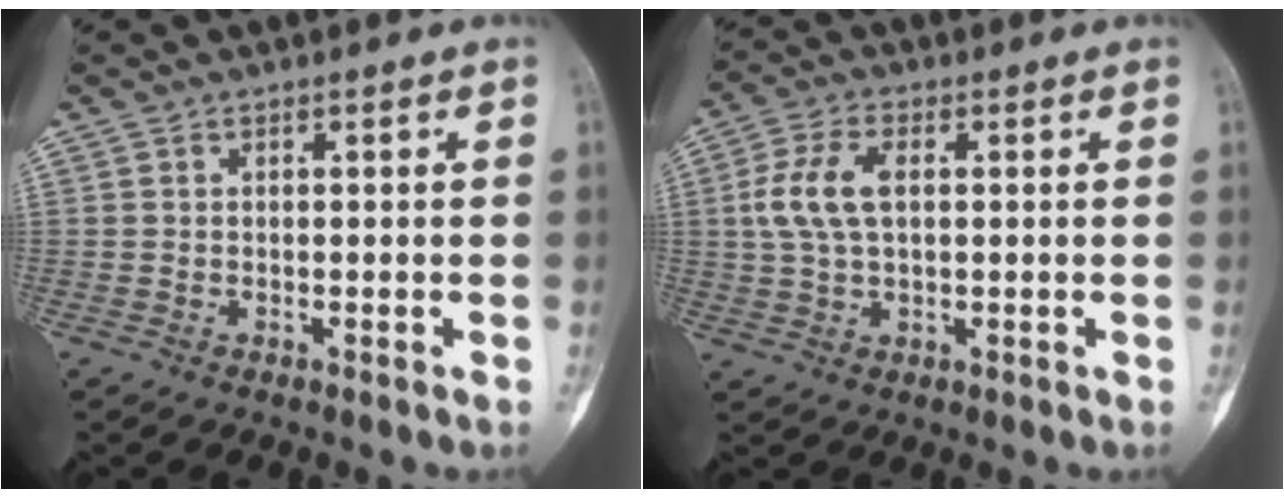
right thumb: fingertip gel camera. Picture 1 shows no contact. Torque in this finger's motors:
{"motor_torque": [0.05, 0.05, 0.42, -0.26, 0.11]}